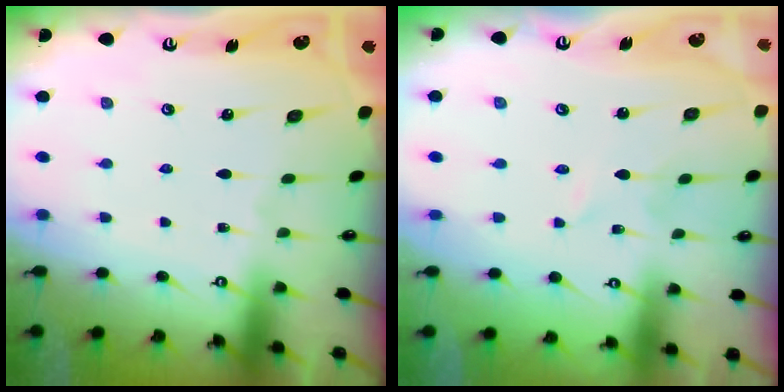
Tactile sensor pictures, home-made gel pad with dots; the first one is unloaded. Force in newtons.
{"total": 0.7, "press": 0.6, "slide": 0.1}